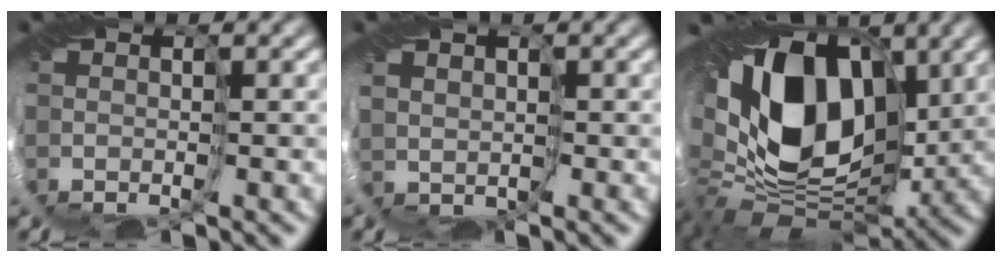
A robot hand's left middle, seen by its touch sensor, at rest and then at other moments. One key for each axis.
{"total": 1.5, "fx": 0.5, "fy": 1.3, "fz": 0.6, "tx": -0.014, "ty": -0.002, "tz": 0.009}
{"total": 15.7, "fx": 1.8, "fy": 10.7, "fz": 11.3, "tx": -0.210, "ty": 0.002, "tz": 0.025}